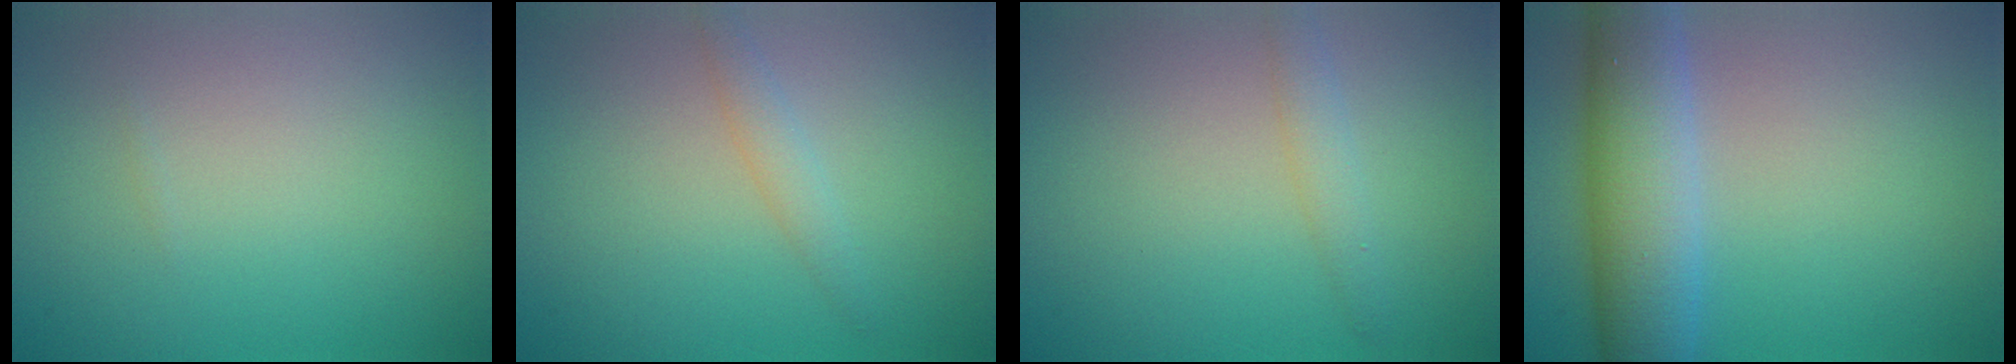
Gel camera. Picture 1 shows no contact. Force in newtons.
{"total": 1.6, "press": 1.6, "slide": 0.0}
{"total": 1.8, "press": 1.8, "slide": 0.0}
{"total": 7.3, "press": 7.3, "slide": 0.4}